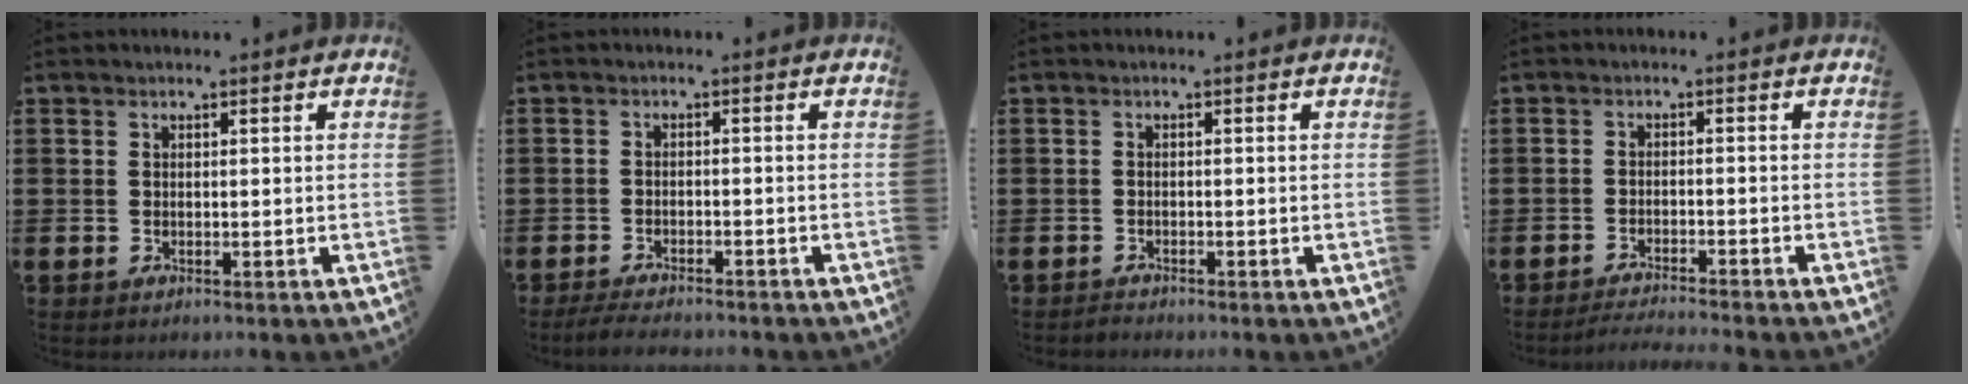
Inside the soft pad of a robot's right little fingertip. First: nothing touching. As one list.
[{"total": 2.2, "force": [-2.1, 0.1, 0.6], "torque": [-0.011, 0.006, -0.043]}, {"total": 0.8, "force": [-0.7, 0.1, 0.0], "torque": [-0.002, -0.001, -0.016]}, {"total": 1.9, "force": [-1.9, -0.3, 0.4], "torque": [-0.006, 0.002, -0.037]}]